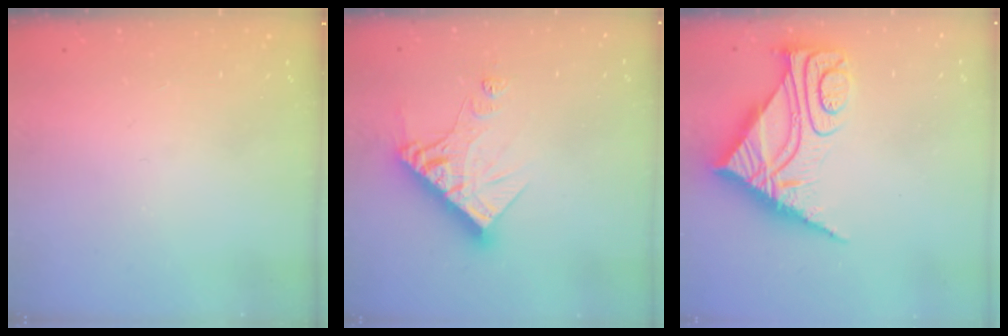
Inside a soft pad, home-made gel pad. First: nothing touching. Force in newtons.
{"total": 13.3, "press": 13.2, "slide": 1.7}
{"total": 13.6, "press": 13.5, "slide": 1.4}